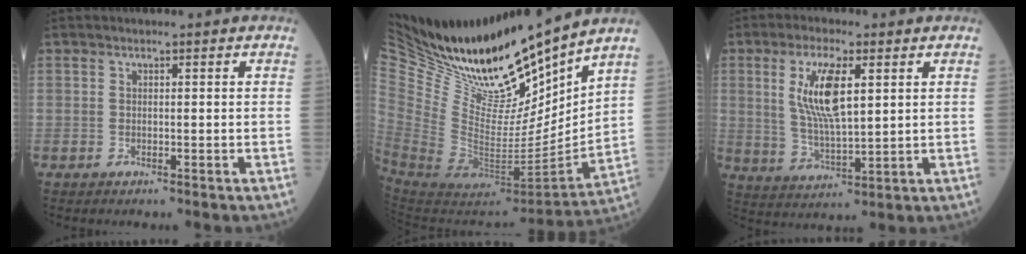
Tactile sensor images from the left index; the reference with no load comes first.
{"total": 24.0, "force": [22.3, 3.8, 8.1], "torque": [-0.168, -0.069, 0.396]}
{"total": 9.2, "force": [2.8, 2.2, 8.5], "torque": [-0.182, -0.004, 0.057]}